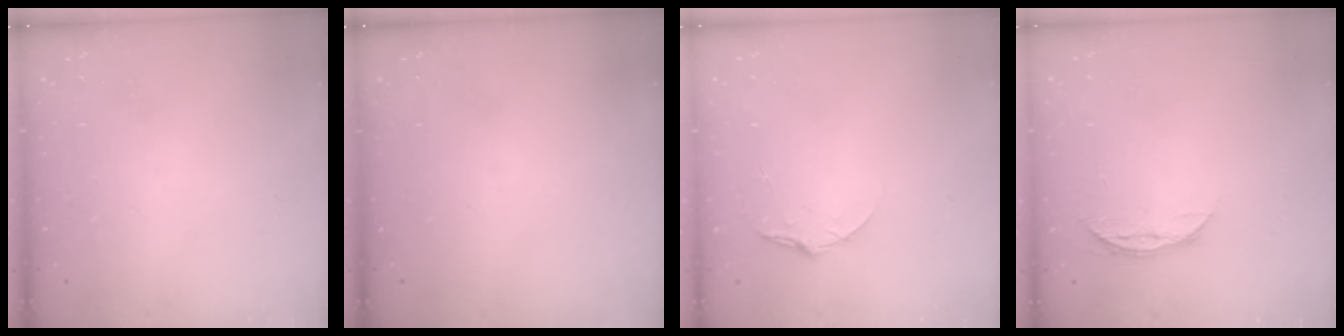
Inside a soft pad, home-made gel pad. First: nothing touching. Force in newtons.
{"total": 0.0}
{"total": 5.8, "press": 5.8, "slide": 0.5}
{"total": 7.3, "press": 7.3, "slide": 0.6}